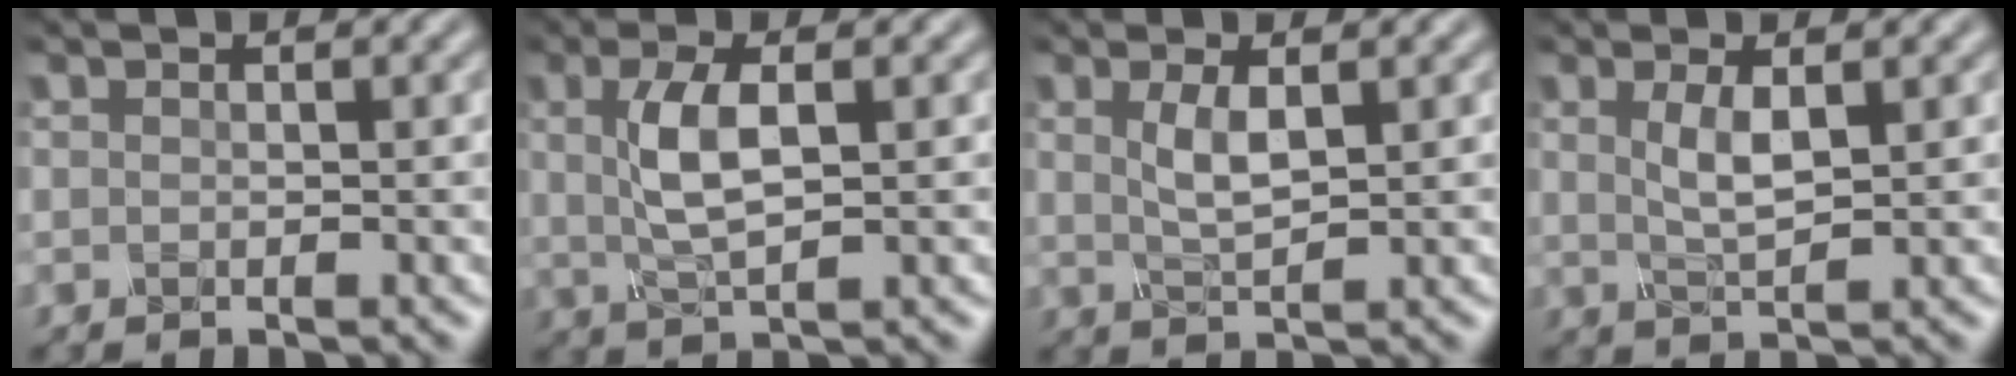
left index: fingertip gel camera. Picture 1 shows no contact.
{"total": 4.4, "force": [0.9, 1.5, 4.0], "torque": [-0.089, 0.004, 0.018]}
{"total": 2.7, "force": [0.9, 0.8, 2.4], "torque": [-0.051, -0.001, 0.019]}
{"total": 2.7, "force": [0.9, 0.8, 2.4], "torque": [-0.051, -0.002, 0.020]}